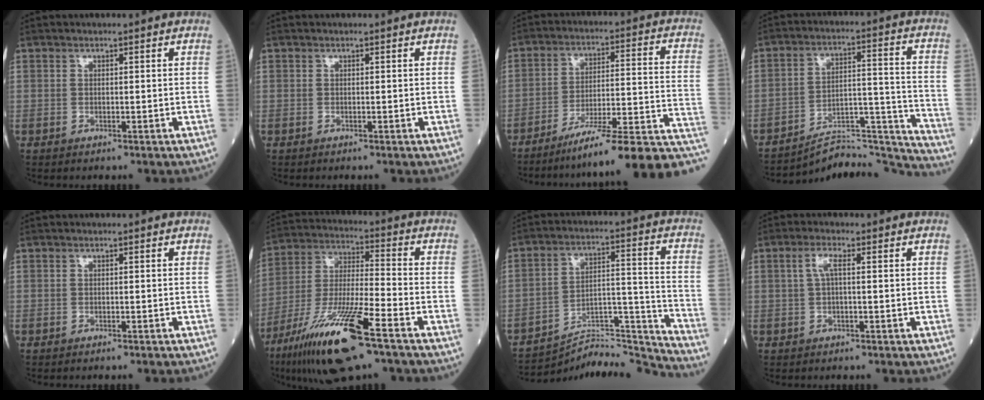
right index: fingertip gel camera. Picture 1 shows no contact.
{"total": 0.0}
{"total": 19.0, "force": [-14.6, 0.3, 12.2], "torque": [-0.110, 0.026, -0.218]}
{"total": 15.5, "force": [-15.5, -0.1, 0.6], "torque": [0.008, 0.062, -0.230]}
{"total": 1.4, "force": [-1.2, 0.1, 0.6], "torque": [-0.010, -0.001, -0.014]}
{"total": 18.4, "force": [-11.0, 1.7, 14.6], "torque": [-0.300, -0.045, -0.200]}
{"total": 15.2, "force": [-15.1, -1.7, -0.2], "torque": [0.012, 0.054, -0.241]}
{"total": 2.6, "force": [0.4, 0.4, 2.5], "torque": [-0.055, 0.009, 0.011]}